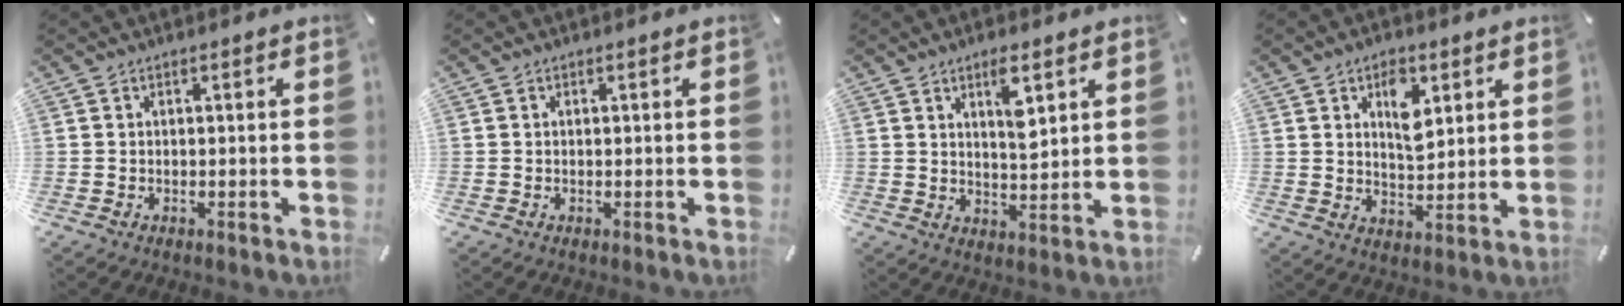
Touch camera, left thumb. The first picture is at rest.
{"total": 0.0}
{"total": 7.2, "force": [3.8, 2.5, 5.5], "torque": [-0.079, -0.023, 0.057]}
{"total": 7.8, "force": [3.4, 4.9, 5.0], "torque": [-0.064, -0.005, 0.054]}